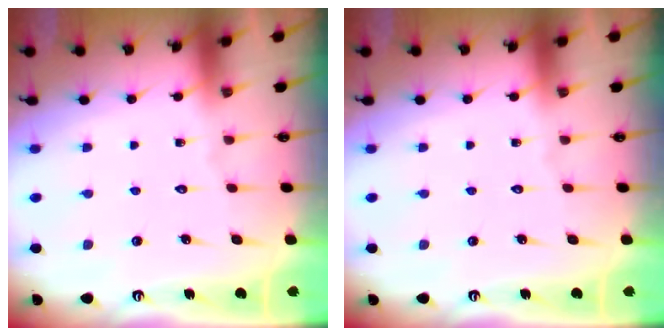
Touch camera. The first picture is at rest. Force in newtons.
{"total": 0.0}